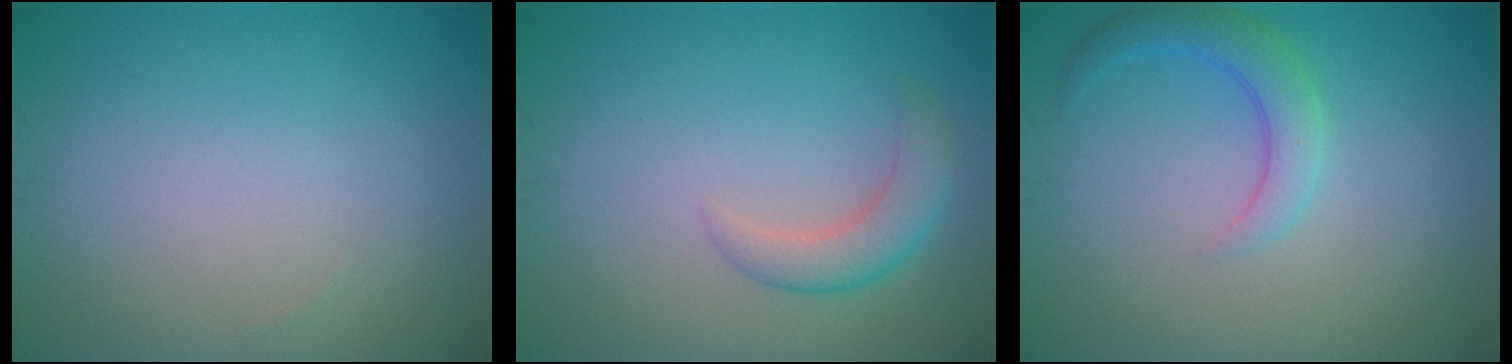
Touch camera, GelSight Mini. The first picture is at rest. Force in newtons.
{"total": 2.7, "press": 2.7, "slide": 0.2}
{"total": 2.8, "press": 2.8, "slide": 0.4}